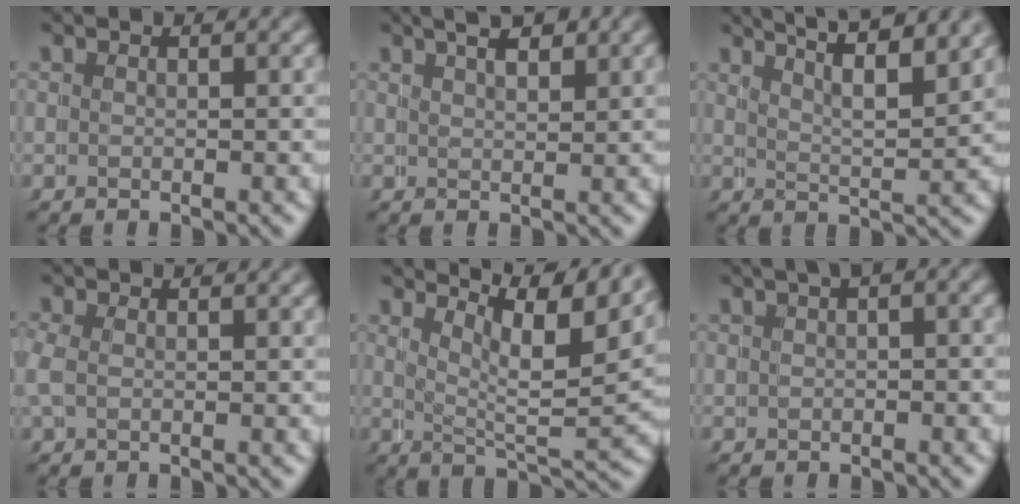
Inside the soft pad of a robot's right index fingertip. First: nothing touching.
{"total": 5.2, "force": [3.3, 2.7, 3.0], "torque": [-0.030, 0.014, 0.039]}
{"total": 6.9, "force": [5.3, 2.1, 3.9], "torque": [-0.056, 0.009, 0.073]}
{"total": 1.2, "force": [-0.4, 1.0, 0.6], "torque": [-0.029, -0.005, -0.005]}
{"total": 7.9, "force": [4.7, 2.7, 5.8], "torque": [-0.087, -0.009, 0.063]}
{"total": 2.3, "force": [0.6, 1.3, 1.8], "torque": [-0.011, 0.018, 0.000]}